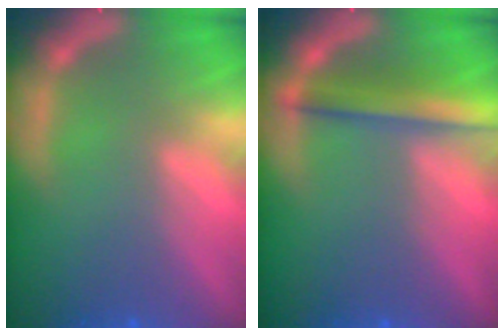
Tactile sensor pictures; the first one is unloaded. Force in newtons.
{"total": 4.0}